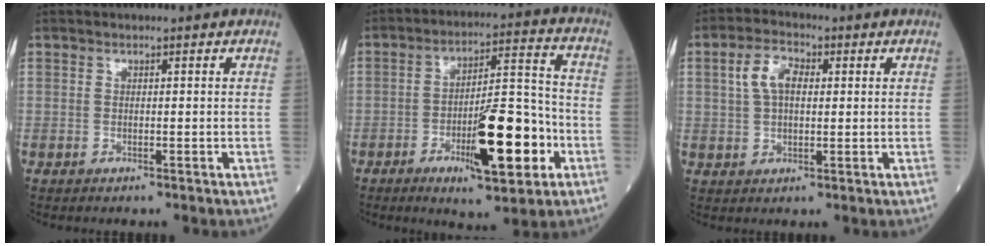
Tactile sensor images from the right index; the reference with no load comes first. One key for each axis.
{"total": 14.4, "fx": -5.2, "fy": 3.4, "fz": 13.0, "tx": -0.200, "ty": 0.007, "tz": -0.075}
{"total": 5.5, "fx": 1.4, "fy": 3.0, "fz": 4.4, "tx": -0.095, "ty": 0.016, "tz": 0.026}